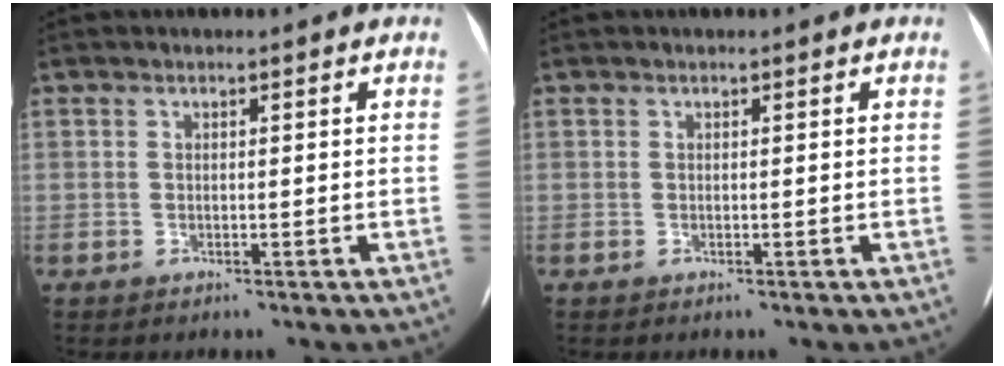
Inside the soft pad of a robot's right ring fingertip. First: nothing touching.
{"total": 0.0}